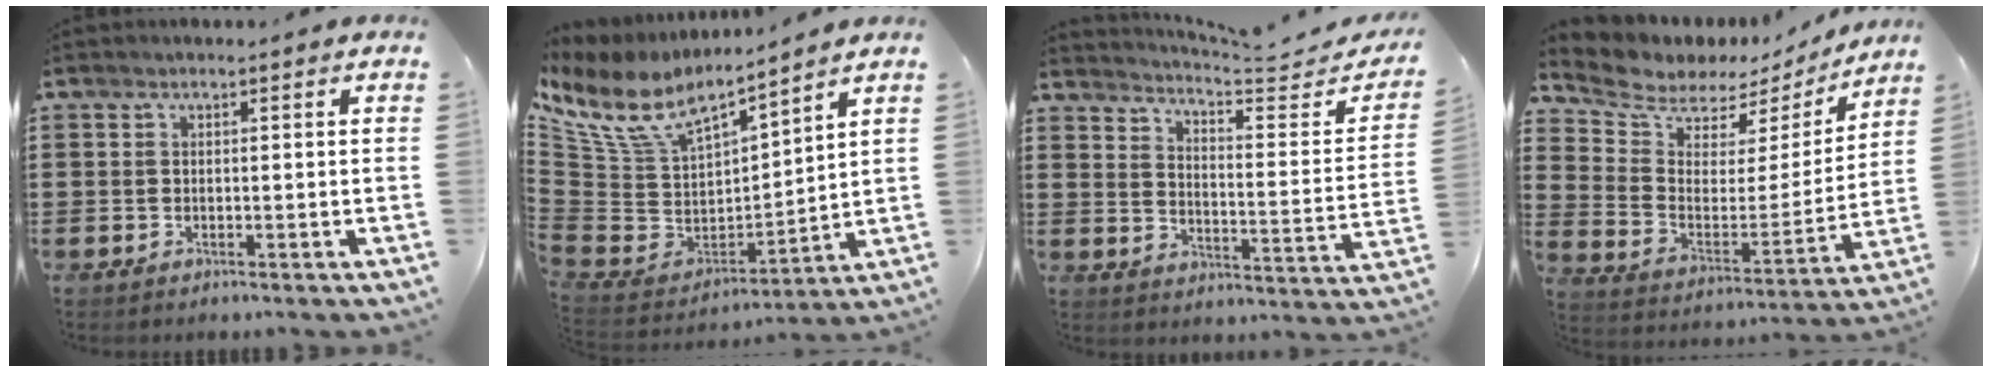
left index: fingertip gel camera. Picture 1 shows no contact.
{"total": 9.2, "force": [6.9, 4.0, 4.6], "torque": [-0.129, -0.047, 0.122]}
{"total": 3.9, "force": [3.7, 0.0, 1.3], "torque": [-0.039, -0.033, 0.054]}
{"total": 5.8, "force": [5.3, 2.3, 0.3], "torque": [-0.047, -0.041, 0.090]}